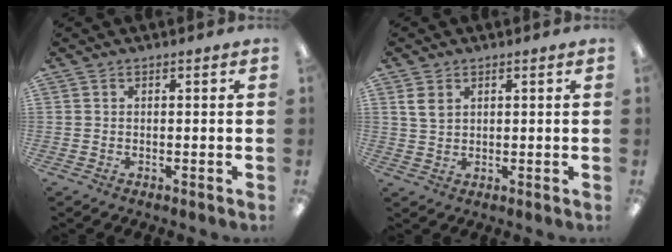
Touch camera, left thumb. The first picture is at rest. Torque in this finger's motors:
{"motor_torque": [0.05, -0.06, 0.41, -0.31, 0.09]}